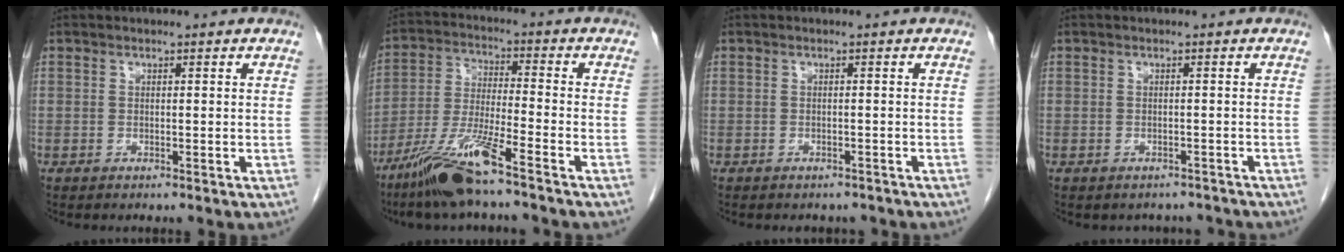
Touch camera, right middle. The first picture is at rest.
{"total": 11.3, "force": [-7.9, -0.1, 8.1], "torque": [-0.170, -0.029, -0.152]}
{"total": 3.7, "force": [-3.2, 1.6, 0.7], "torque": [-0.010, 0.002, -0.036]}
{"total": 3.8, "force": [-3.4, 1.7, 0.1], "torque": [0.000, 0.007, -0.037]}